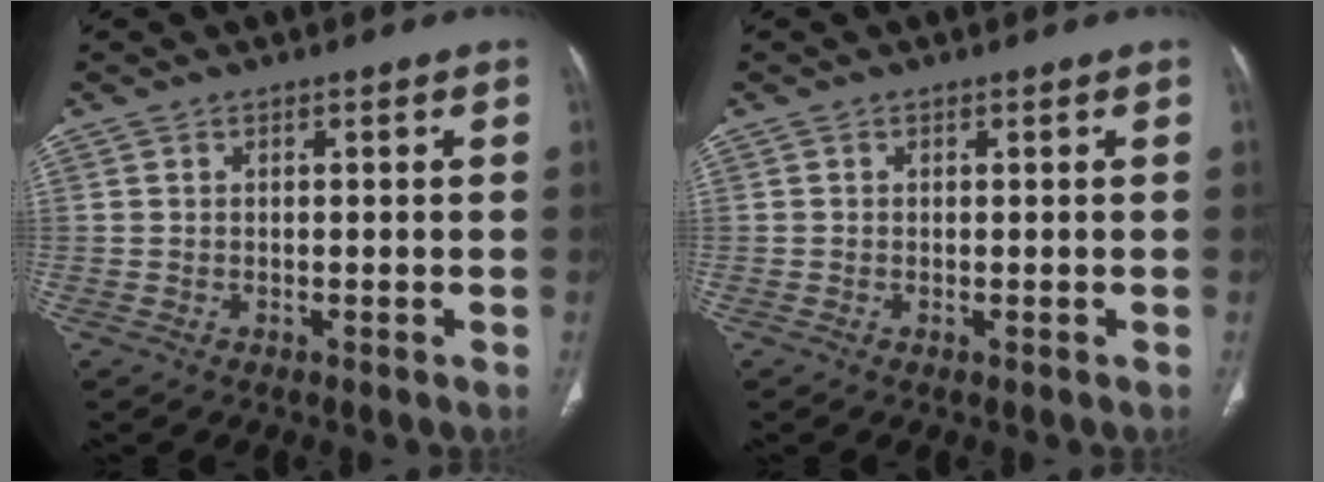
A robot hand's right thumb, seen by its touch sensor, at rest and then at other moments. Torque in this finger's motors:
{"motor_torque": [-0.29, 0.25, -0.07, 0.24, 0.08]}